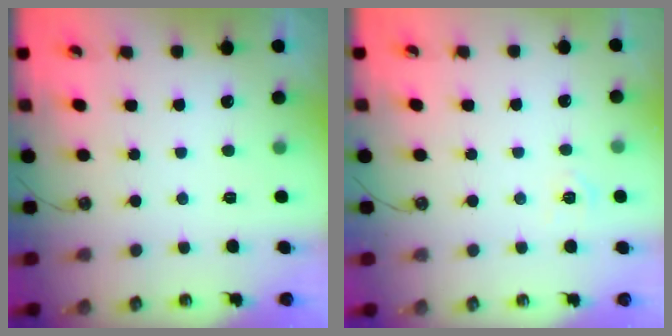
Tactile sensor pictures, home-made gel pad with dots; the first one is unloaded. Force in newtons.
{"total": 5.1, "press": 5.0, "slide": 0.6}